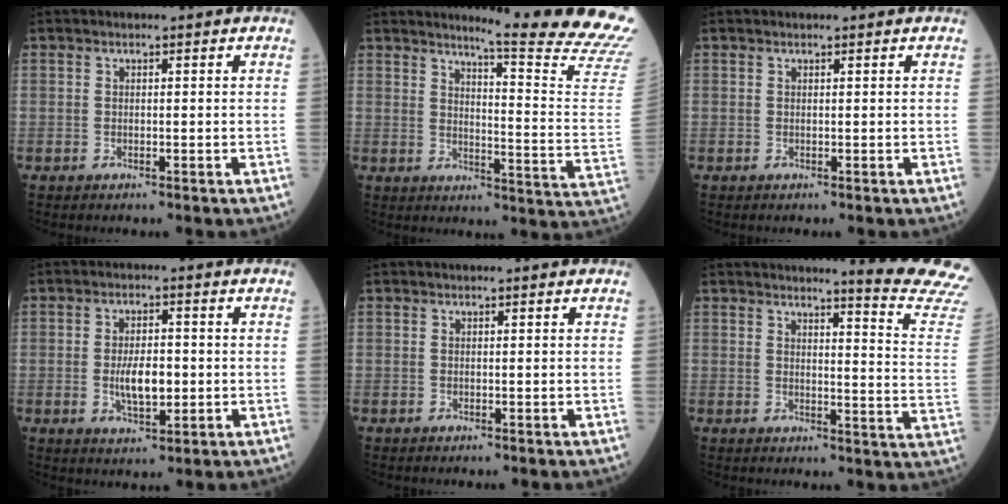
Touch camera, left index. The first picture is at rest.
{"total": 19.2, "force": [17.8, -2.8, 6.5], "torque": [-0.100, -0.165, 0.199]}
{"total": 0.0}
{"total": 5.7, "force": [-1.0, 2.3, 5.1], "torque": [-0.097, -0.008, -0.014]}
{"total": 0.0}
{"total": 12.7, "force": [12.3, -2.6, 2.2], "torque": [-0.026, -0.141, 0.120]}